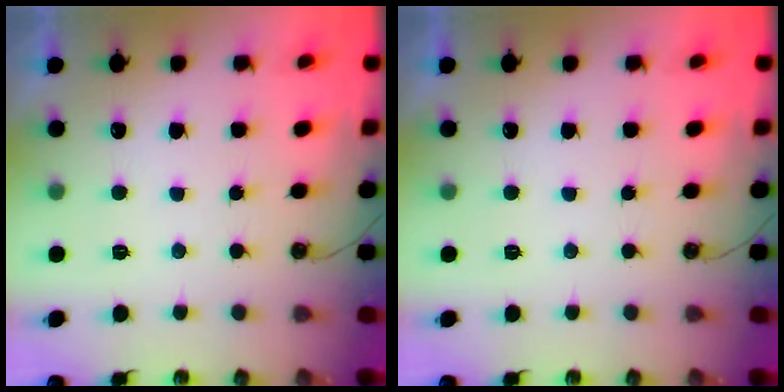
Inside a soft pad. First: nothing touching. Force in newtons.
{"total": 0.0}